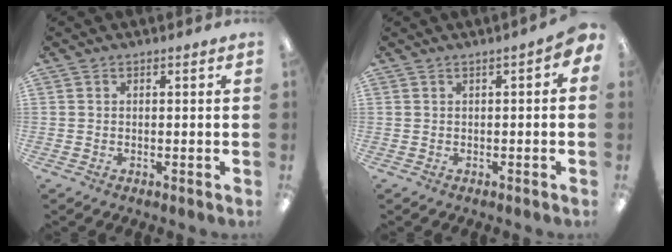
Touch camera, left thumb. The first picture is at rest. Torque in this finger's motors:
{"motor_torque": [0.40, 0.71, 0.91, -0.56, 0.01]}